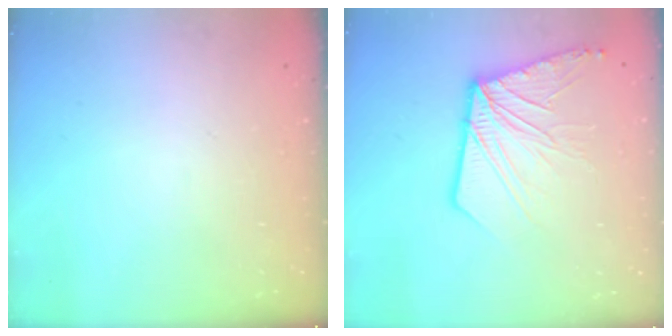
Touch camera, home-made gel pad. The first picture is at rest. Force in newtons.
{"total": 14.4, "press": 14.4, "slide": 1.5}